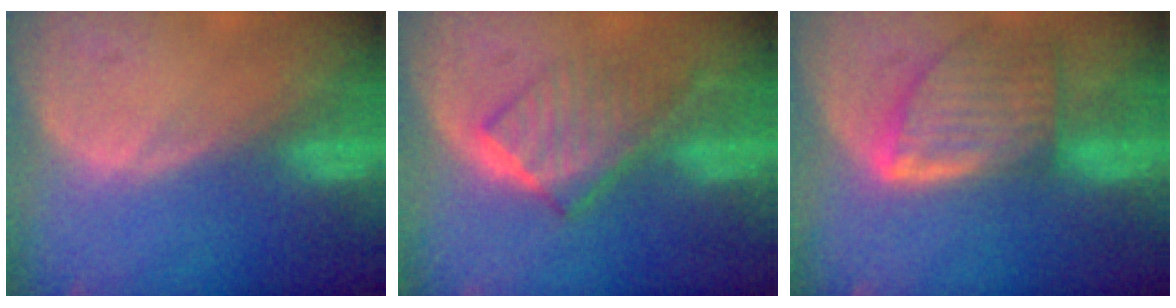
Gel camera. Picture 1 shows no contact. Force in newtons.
{"total": 6.6, "press": 6.2, "slide": 2.4}
{"total": 8.0, "press": 7.2, "slide": 3.5}